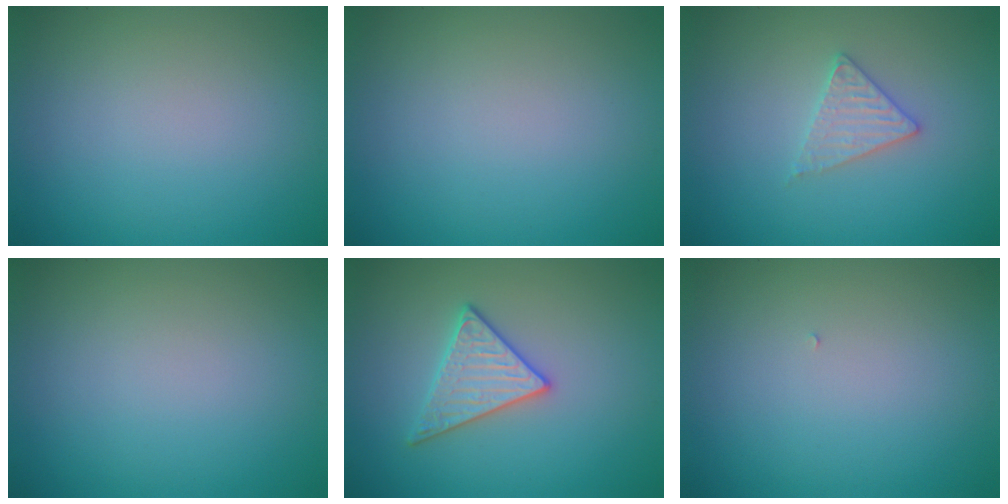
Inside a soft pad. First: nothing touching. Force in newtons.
{"total": 0.0}
{"total": 2.1, "press": 2.1, "slide": 0.3}
{"total": 0.0}
{"total": 3.0, "press": 3.0, "slide": 0.1}
{"total": 0.0}